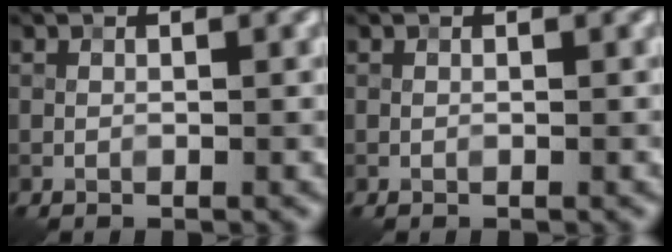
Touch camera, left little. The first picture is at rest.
{"total": 0.0}